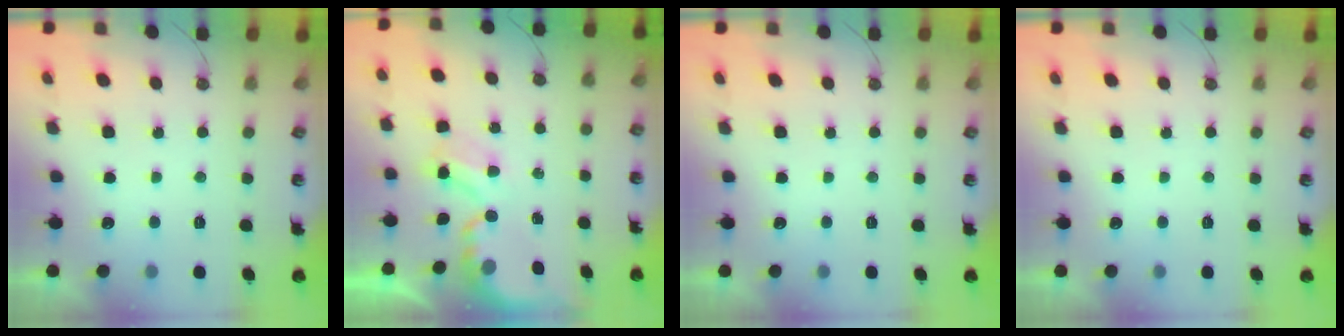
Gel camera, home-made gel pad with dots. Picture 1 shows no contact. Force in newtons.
{"total": 3.8, "press": 3.8, "slide": 0.2}
{"total": 0.0}
{"total": 0.0}